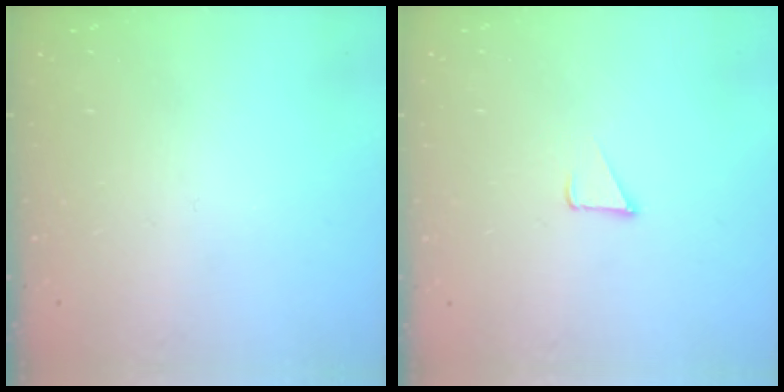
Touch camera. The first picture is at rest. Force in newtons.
{"total": 2.4, "press": 2.4, "slide": 0.2}